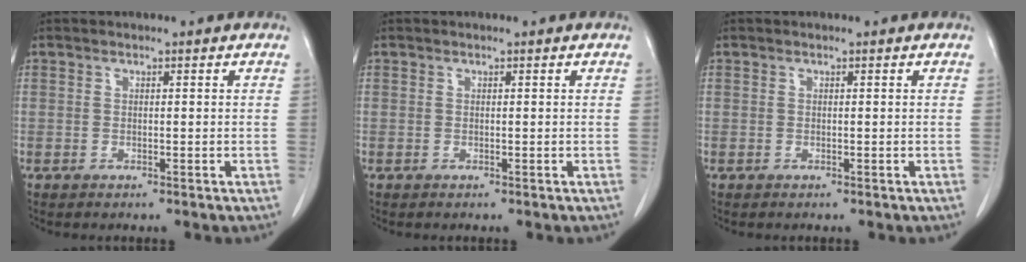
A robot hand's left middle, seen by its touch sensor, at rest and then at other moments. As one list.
[{"total": 0.0}, {"total": 0.0}]